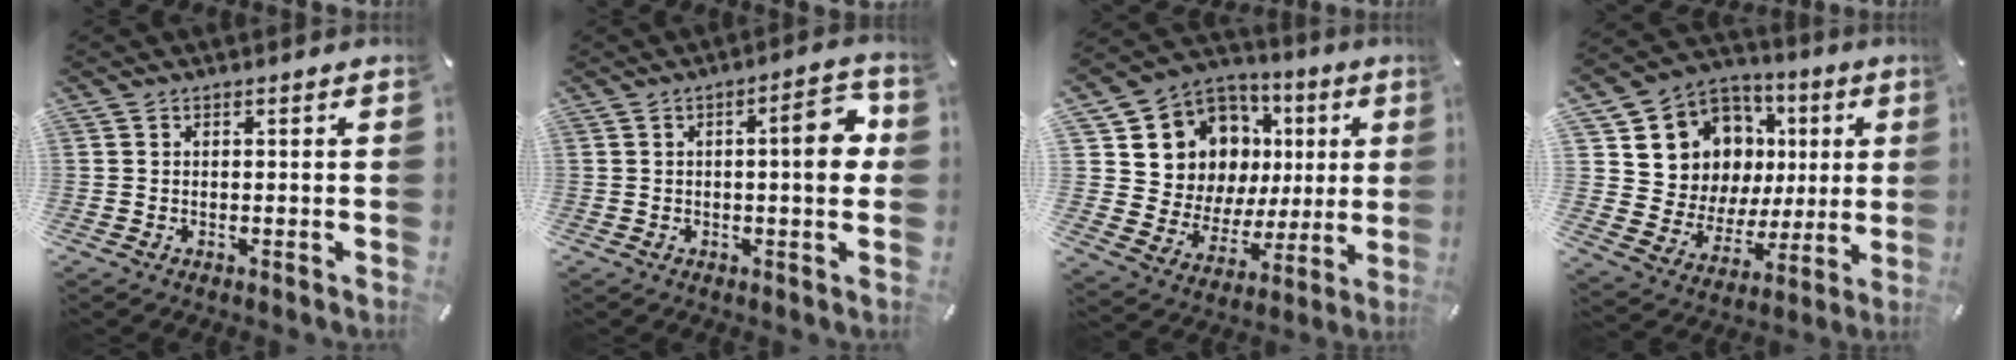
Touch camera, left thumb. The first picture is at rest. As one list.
[{"total": 9.1, "force": [1.0, 2.6, 8.7], "torque": [-0.107, -0.005, 0.005]}, {"total": 13.0, "force": [5.9, 11.1, 3.5], "torque": [-0.075, -0.052, 0.129]}, {"total": 12.5, "force": [5.3, 11.0, 2.8], "torque": [-0.052, -0.053, 0.117]}]